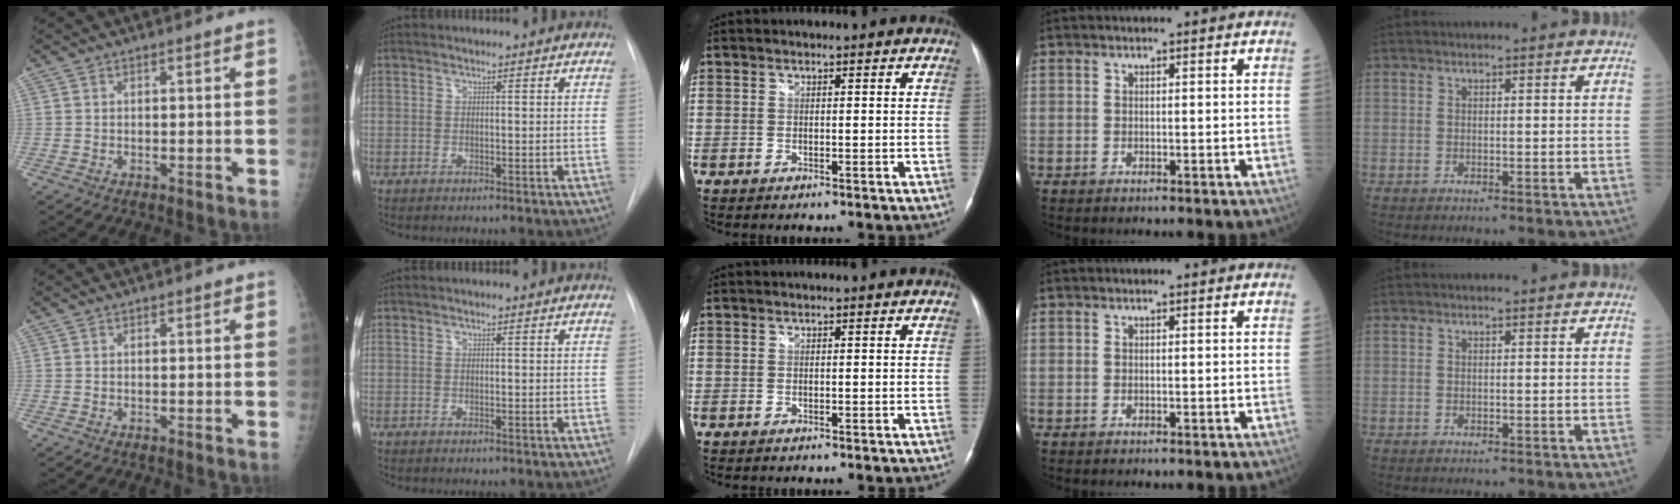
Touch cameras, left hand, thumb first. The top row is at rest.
{}